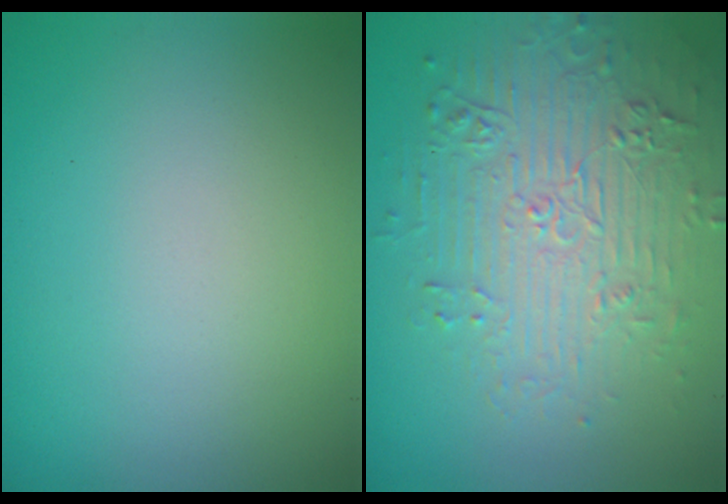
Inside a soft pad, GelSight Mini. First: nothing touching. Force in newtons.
{"total": 4.8, "press": 4.2, "slide": 2.4}